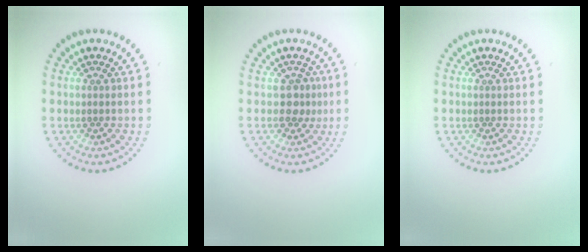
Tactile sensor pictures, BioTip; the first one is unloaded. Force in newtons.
{"total": 1.7, "press": 1.4, "slide": 0.9}
{"total": 0.0}